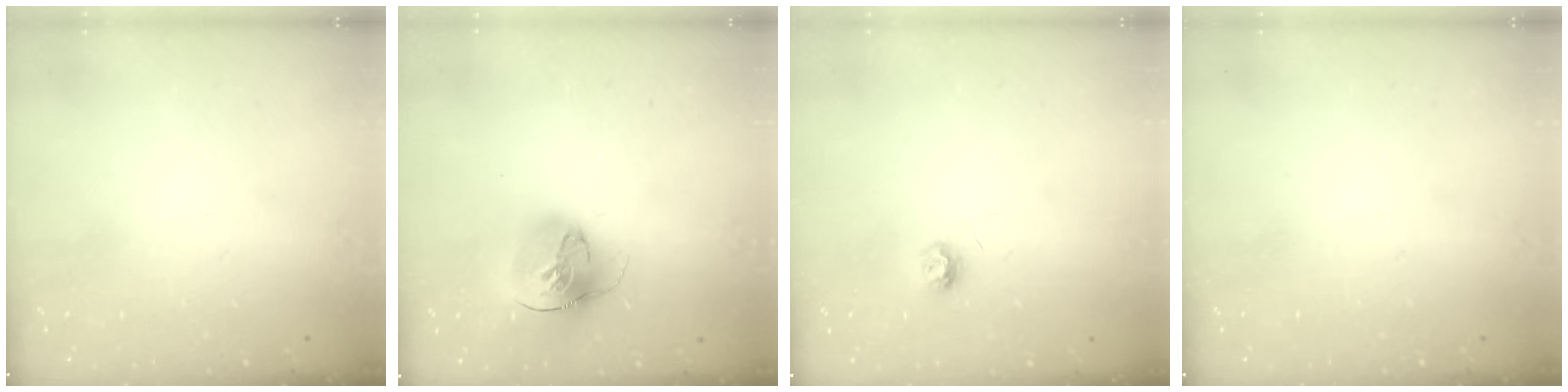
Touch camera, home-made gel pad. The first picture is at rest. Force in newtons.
{"total": 17.5, "press": 17.4, "slide": 1.7}
{"total": 4.7, "press": 4.7, "slide": 0.5}
{"total": 0.0}